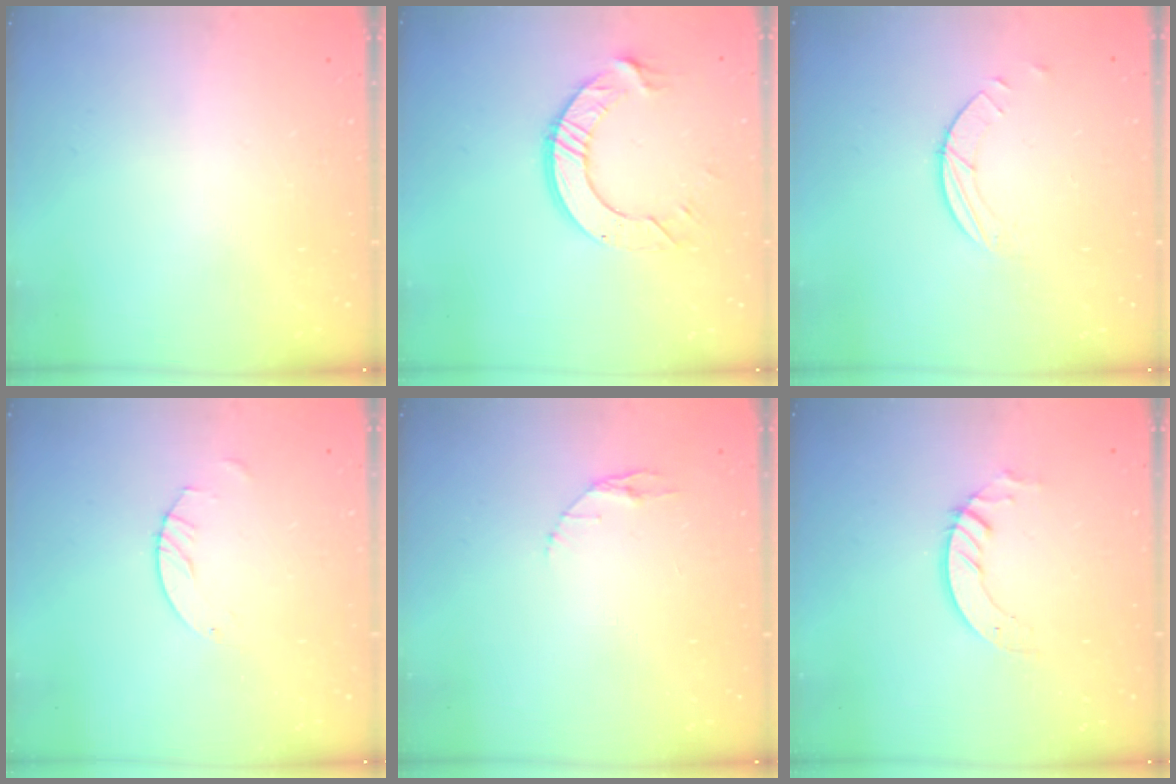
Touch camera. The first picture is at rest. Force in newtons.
{"total": 9.7, "press": 9.7, "slide": 0.8}
{"total": 1.5, "press": 1.5, "slide": 0.1}
{"total": 2.5, "press": 2.5, "slide": 0.1}
{"total": 2.9, "press": 2.9, "slide": 0.4}
{"total": 2.8, "press": 2.8, "slide": 0.2}